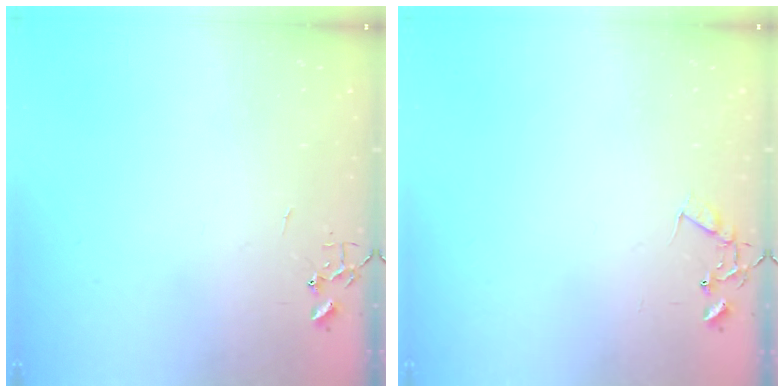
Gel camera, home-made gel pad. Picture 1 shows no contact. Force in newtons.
{"total": 7.1, "press": 7.1, "slide": 0.5}